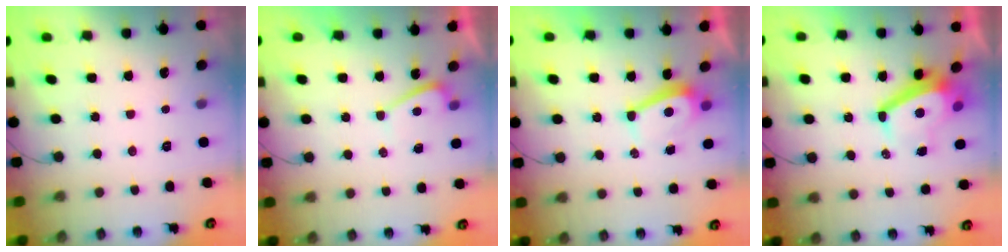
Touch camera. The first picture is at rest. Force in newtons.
{"total": 2.3, "press": 2.1, "slide": 0.7}
{"total": 5.5, "press": 5.5, "slide": 0.7}
{"total": 8.9, "press": 8.9, "slide": 1.1}